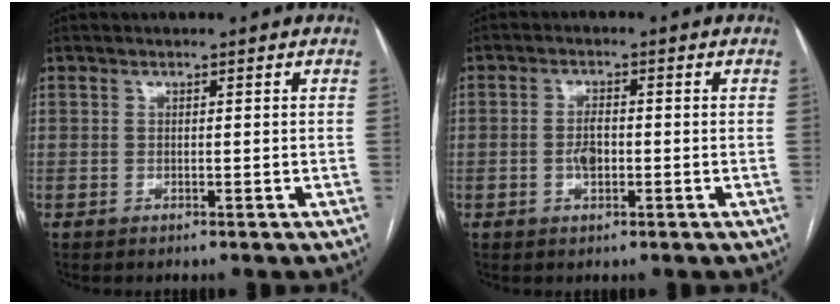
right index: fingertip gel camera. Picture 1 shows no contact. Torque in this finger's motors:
{"motor_torque": [0.69, 0.08, 0.24, 0.07]}